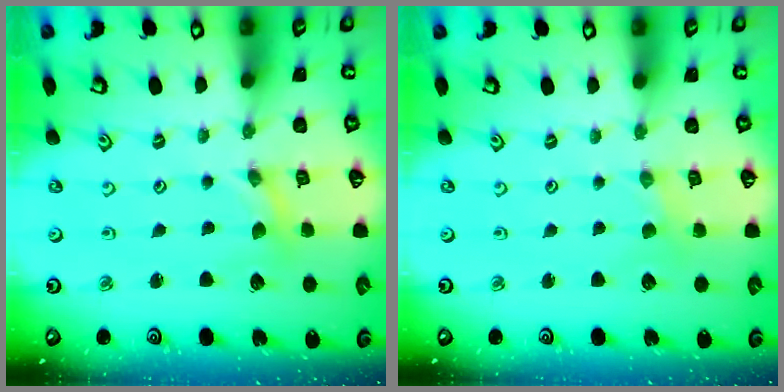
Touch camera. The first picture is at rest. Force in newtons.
{"total": 0.5, "press": 0.5, "slide": 0.1}